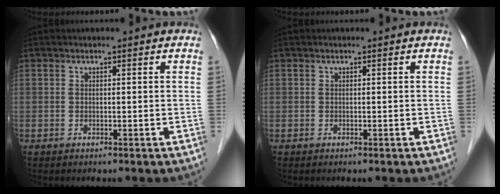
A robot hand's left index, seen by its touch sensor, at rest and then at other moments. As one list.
[{"total": 0.0}]